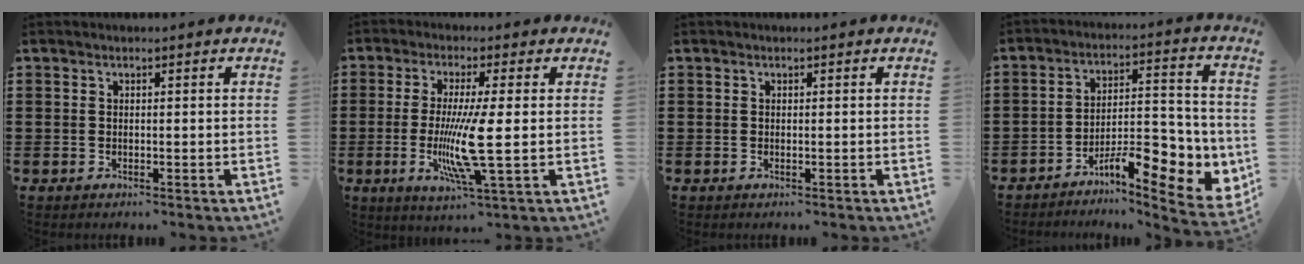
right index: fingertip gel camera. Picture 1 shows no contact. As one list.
[{"total": 9.2, "force": [-1.1, 0.7, 9.1], "torque": [-0.184, -0.025, -0.026]}, {"total": 0.0}, {"total": 10.0, "force": [-6.0, 3.0, 7.4], "torque": [-0.097, 0.006, -0.107]}]